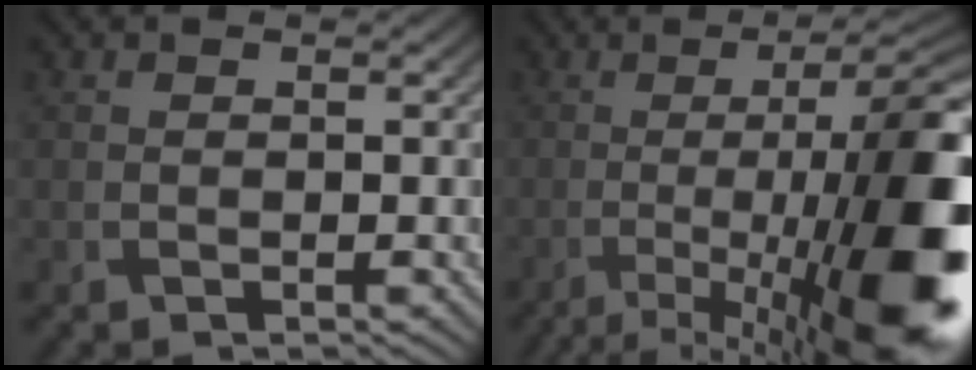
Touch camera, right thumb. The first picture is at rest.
{"total": 18.7, "force": [-5.1, 5.2, 17.2], "torque": [-0.225, -0.002, -0.069]}